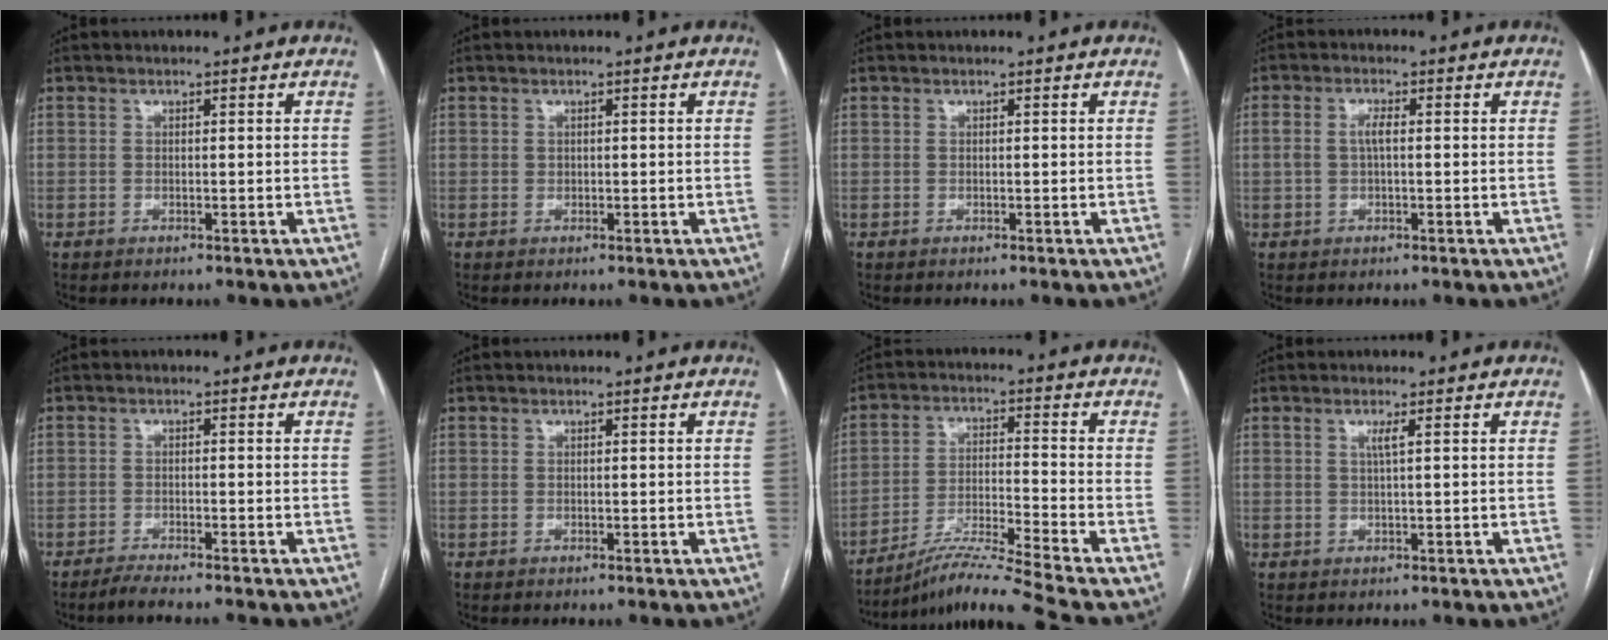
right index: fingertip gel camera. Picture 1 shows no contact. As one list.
[{"total": 0.0}, {"total": 0.0}, {"total": 2.4, "force": [0.1, 0.8, 2.3], "torque": [-0.049, 0.011, 0.005]}, {"total": 3.6, "force": [-3.2, -0.4, 1.6], "torque": [-0.026, -0.008, -0.053]}, {"total": 0.0}, {"total": 12.2, "force": [-10.4, -3.1, 5.7], "torque": [-0.096, -0.013, -0.180]}, {"total": 1.4, "force": [0.5, -0.2, 1.3], "torque": [-0.027, -0.001, 0.009]}]